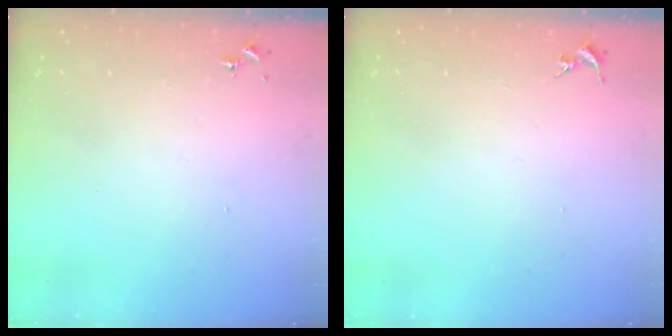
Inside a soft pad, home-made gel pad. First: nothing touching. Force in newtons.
{"total": 0.0}